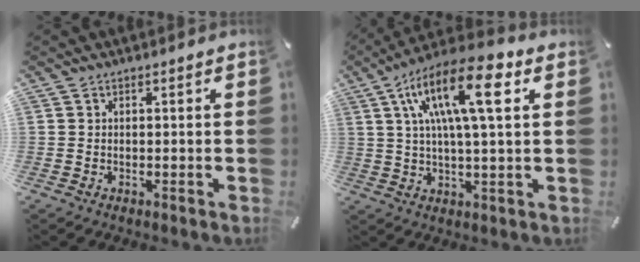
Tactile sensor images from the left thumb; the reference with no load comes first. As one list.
[{"total": 16.1, "force": [5.2, 4.6, 14.6], "torque": [-0.278, 0.003, 0.085]}]